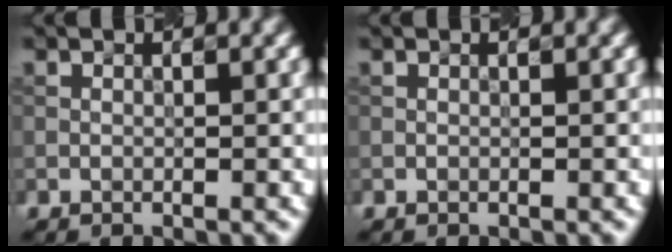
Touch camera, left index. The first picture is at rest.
{"total": 0.0}